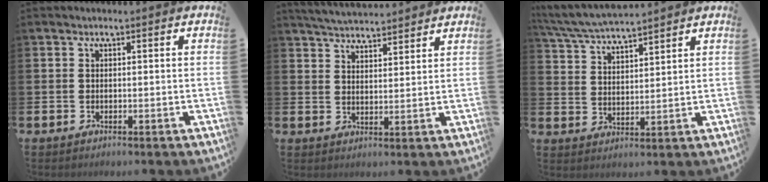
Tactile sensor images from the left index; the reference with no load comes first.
{"total": 4.5, "force": [4.5, 0.2, 0.3], "torque": [-0.026, -0.022, 0.083]}
{"total": 5.6, "force": [5.5, 0.3, 1.2], "torque": [-0.049, -0.029, 0.097]}